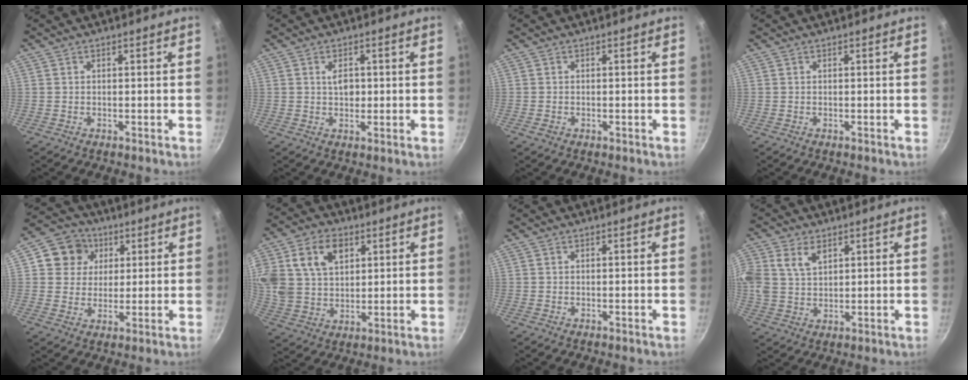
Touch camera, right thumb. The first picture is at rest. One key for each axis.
{"total": 3.3, "fx": 0.4, "fy": 2.1, "fz": 2.5, "tx": -0.028, "ty": -0.003, "tz": 0.004}
{"total": 0.8, "fx": -0.2, "fy": 0.5, "fz": 0.5, "tx": -0.007, "ty": 0.001, "tz": -0.005}
{"total": 0.0}
{"total": 9.0, "fx": 3.1, "fy": 8.0, "fz": 2.8, "tx": -0.012, "ty": 0.005, "tz": 0.042}
{"total": 17.7, "fx": 6.2, "fy": 12.7, "fz": 10.7, "tx": -0.216, "ty": 0.011, "tz": 0.116}
{"total": 0.0}
{"total": 9.5, "fx": 3.7, "fy": 6.5, "fz": 5.8, "tx": -0.119, "ty": 0.003, "tz": 0.070}